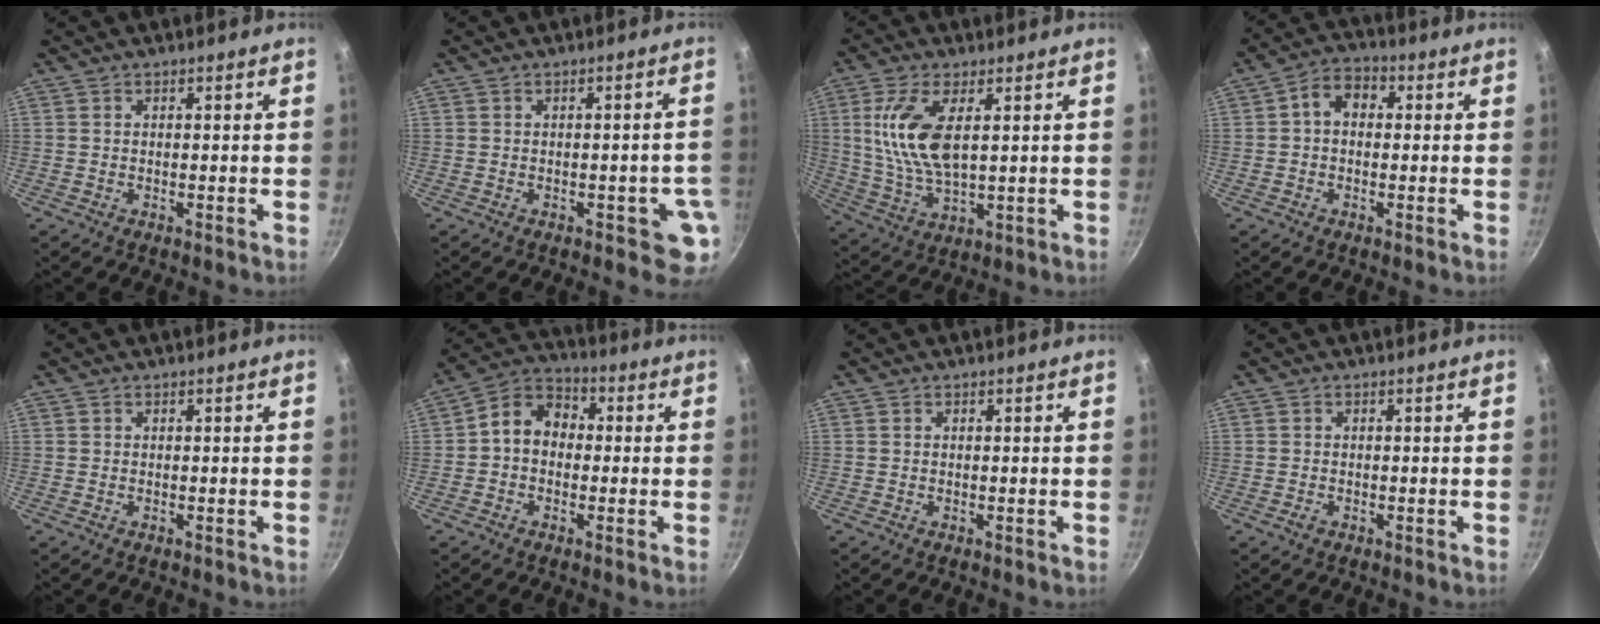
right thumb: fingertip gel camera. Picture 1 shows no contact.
{"total": 4.3, "force": [-1.2, 2.5, 3.3], "torque": [-0.015, 0.007, -0.016]}
{"total": 12.2, "force": [2.9, 5.5, 10.5], "torque": [-0.208, -0.010, 0.062]}
{"total": 5.8, "force": [0.6, 4.3, 3.7], "torque": [-0.041, 0.014, -0.005]}
{"total": 0.0}
{"total": 8.2, "force": [-0.3, 6.6, 4.8], "torque": [-0.053, 0.028, -0.028]}
{"total": 0.0}
{"total": 1.1, "force": [-0.6, 0.8, 0.4], "torque": [-0.005, 0.002, -0.011]}